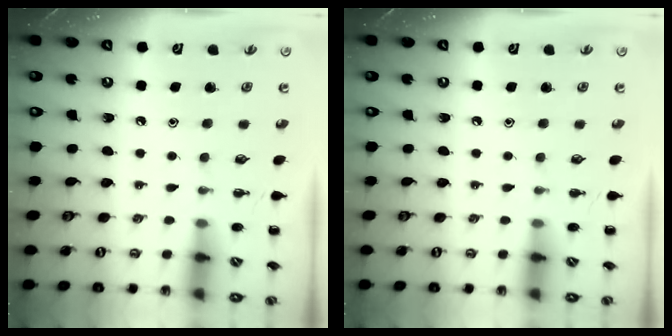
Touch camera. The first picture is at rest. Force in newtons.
{"total": 0.0}